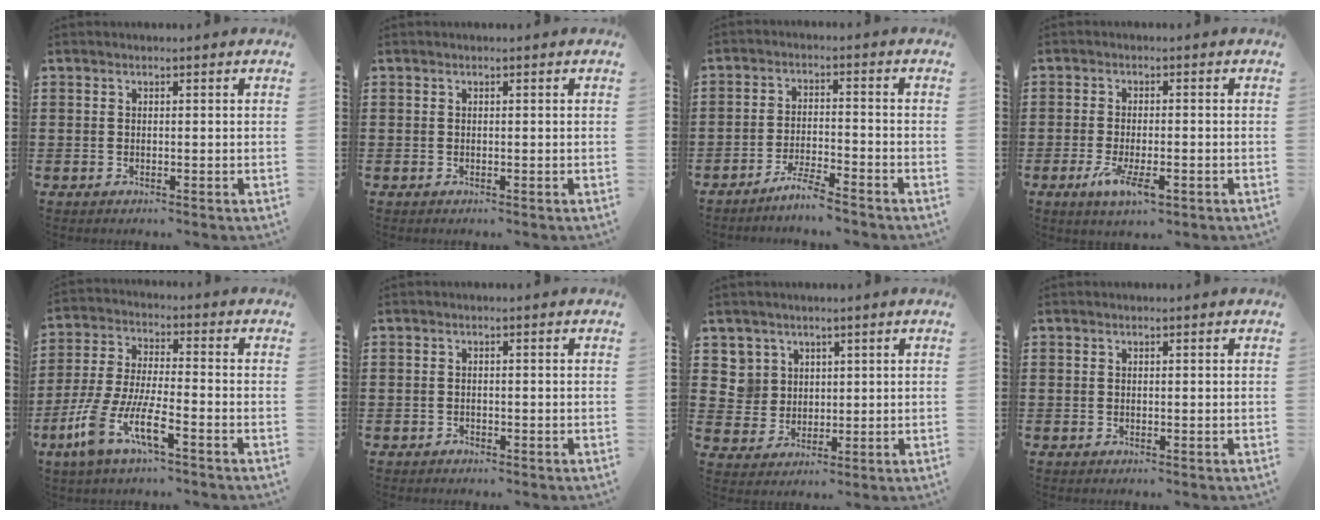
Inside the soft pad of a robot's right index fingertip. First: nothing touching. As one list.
[{"total": 0.0}, {"total": 4.5, "force": [-4.2, -0.2, 1.7], "torque": [-0.046, -0.004, -0.085]}, {"total": 5.3, "force": [-2.3, 1.5, 4.5], "torque": [-0.089, -0.010, -0.040]}, {"total": 8.9, "force": [-5.1, 1.6, 7.1], "torque": [-0.179, -0.021, -0.105]}, {"total": 0.8, "force": [-0.7, 0.2, 0.0], "torque": [-0.003, 0.002, -0.016]}, {"total": 5.0, "force": [2.0, 4.6, 0.5], "torque": [-0.034, 0.017, 0.040]}, {"total": 0.0}]